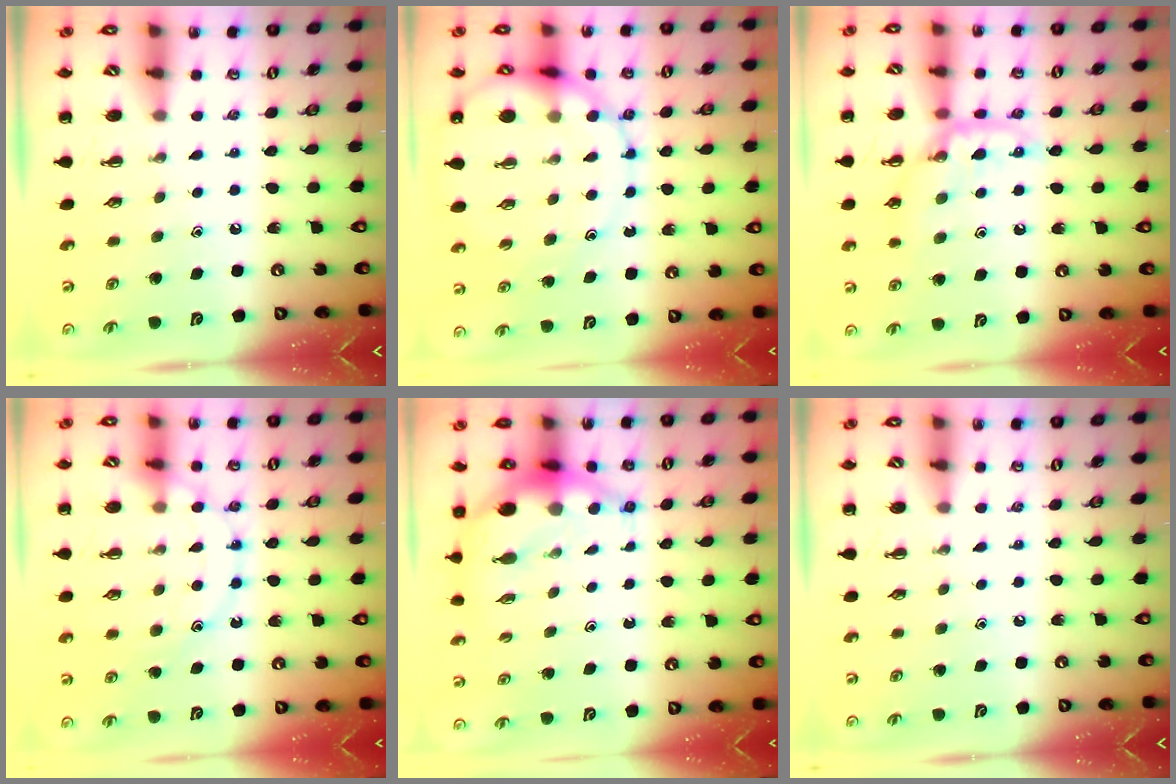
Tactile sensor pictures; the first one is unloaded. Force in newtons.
{"total": 15.0, "press": 14.5, "slide": 3.7}
{"total": 12.9, "press": 12.9, "slide": 1.3}
{"total": 12.3, "press": 12.2, "slide": 1.7}
{"total": 6.5, "press": 6.3, "slide": 1.5}
{"total": 0.0}